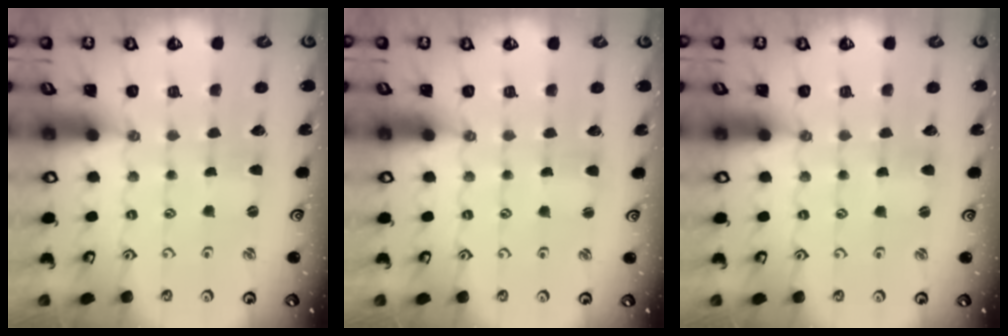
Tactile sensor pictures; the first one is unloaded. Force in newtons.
{"total": 1.5, "press": 1.5, "slide": 0.0}
{"total": 0.9, "press": 0.8, "slide": 0.1}